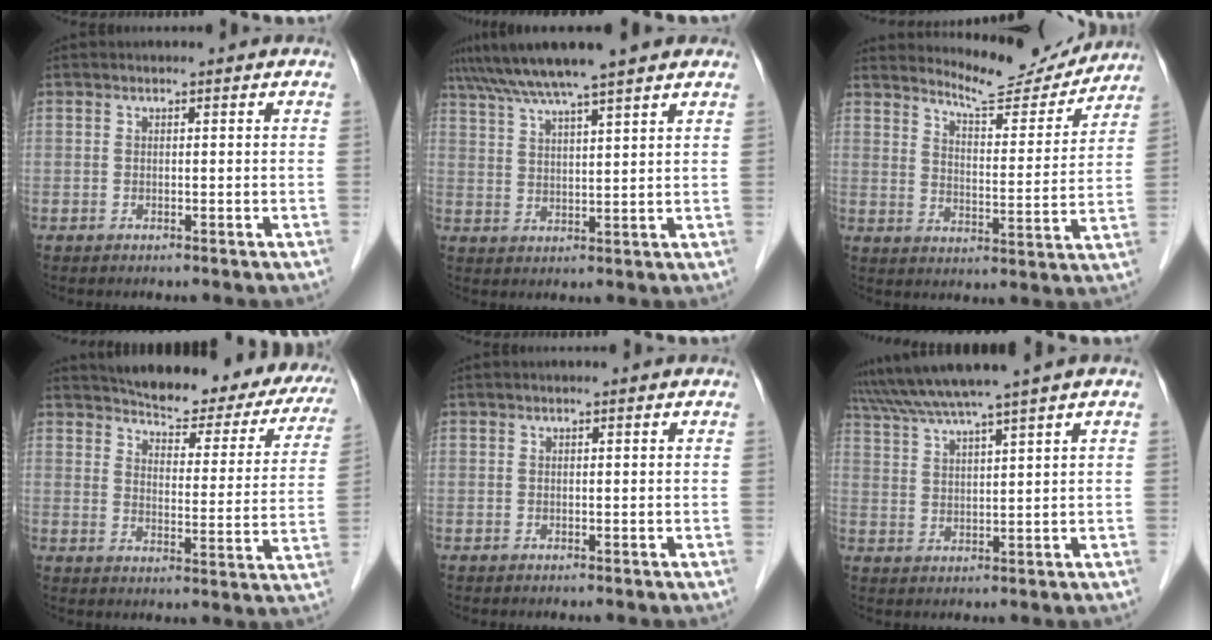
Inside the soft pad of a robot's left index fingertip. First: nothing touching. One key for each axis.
{"total": 10.4, "fx": 8.6, "fy": -0.4, "fz": 5.8, "tx": -0.103, "ty": 0.031, "tz": 0.131}
{"total": 11.5, "fx": 11.3, "fy": 1.4, "fz": 1.9, "tx": -0.033, "ty": -0.015, "tz": 0.157}
{"total": 23.2, "fx": 20.4, "fy": 6.2, "fz": 9.1, "tx": -0.112, "ty": -0.033, "tz": 0.237}
{"total": 0.0}
{"total": 8.8, "fx": 7.1, "fy": -1.9, "fz": 4.9, "tx": -0.086, "ty": 0.020, "tz": 0.127}